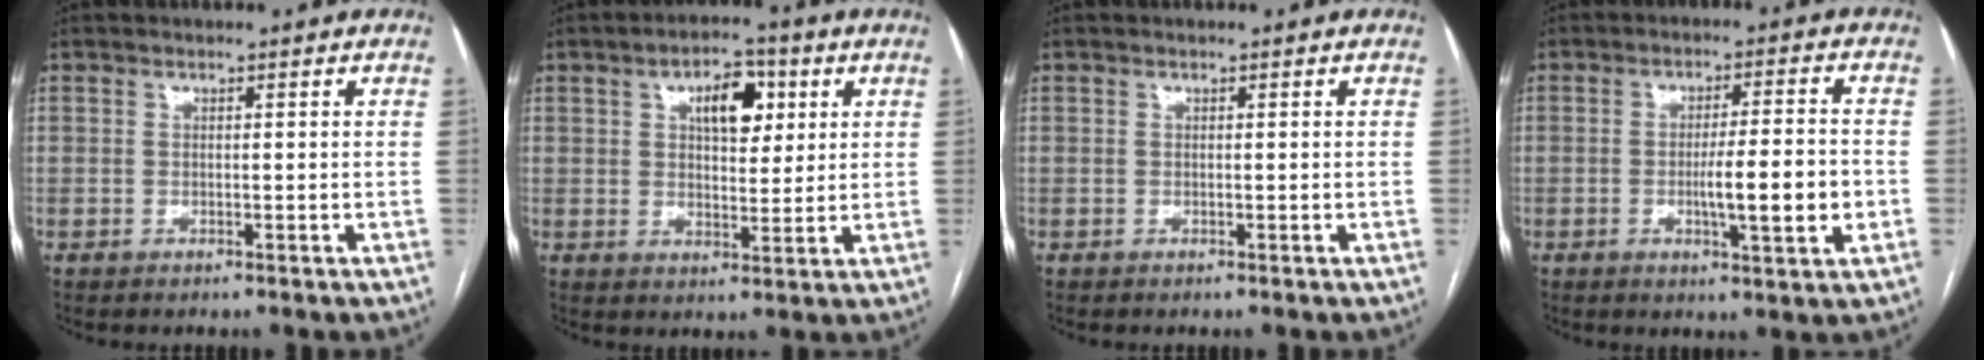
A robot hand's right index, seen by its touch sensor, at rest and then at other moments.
{"total": 7.5, "force": [2.8, 3.6, 5.9], "torque": [-0.089, 0.014, 0.045]}
{"total": 0.0}
{"total": 8.4, "force": [-1.9, 0.6, 8.2], "torque": [-0.127, -0.002, -0.029]}